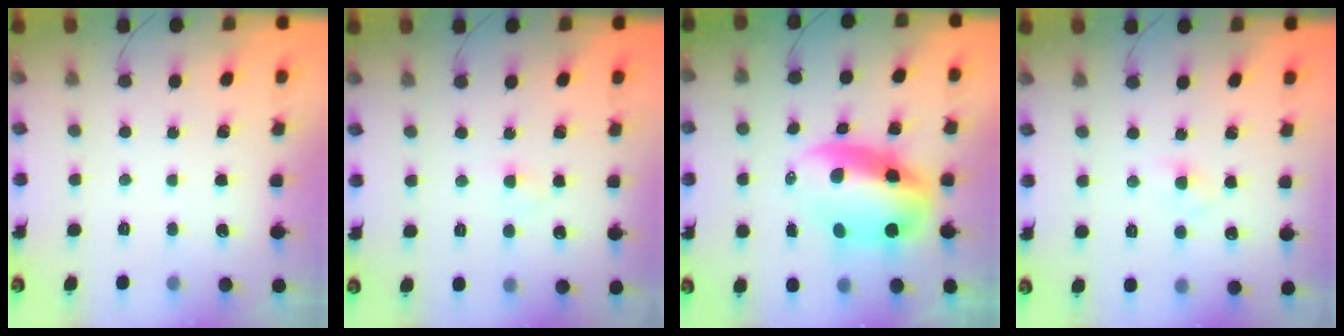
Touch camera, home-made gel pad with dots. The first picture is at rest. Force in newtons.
{"total": 1.8, "press": 1.5, "slide": 0.9}
{"total": 10.3, "press": 10.0, "slide": 2.4}
{"total": 2.6, "press": 2.4, "slide": 1.1}